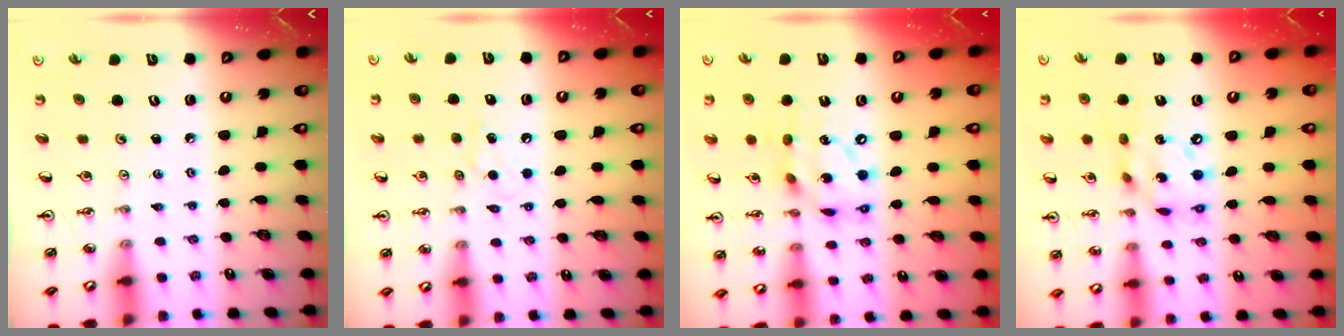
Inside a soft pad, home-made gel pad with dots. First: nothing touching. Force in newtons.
{"total": 5.5, "press": 5.4, "slide": 1.2}
{"total": 14.5, "press": 14.5, "slide": 1.6}
{"total": 14.2, "press": 14.2, "slide": 1.2}